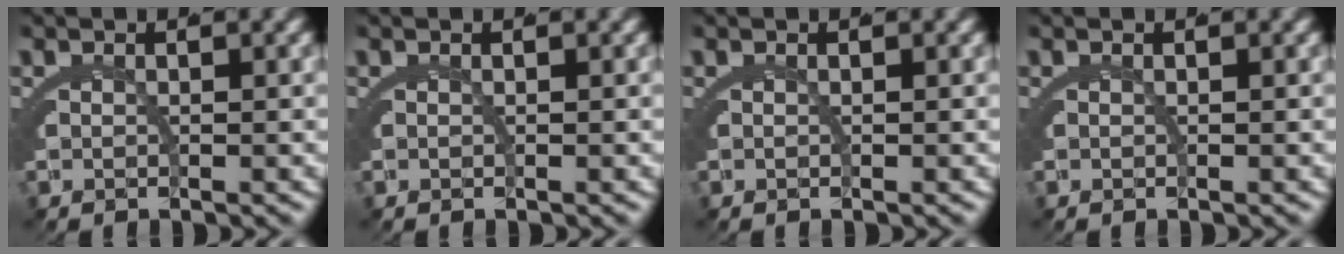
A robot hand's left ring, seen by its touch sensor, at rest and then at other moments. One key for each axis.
{"total": 0.0}
{"total": 0.6, "fx": -0.4, "fy": 0.5, "fz": 0.1, "tx": -0.007, "ty": -0.003, "tz": -0.007}
{"total": 0.0}